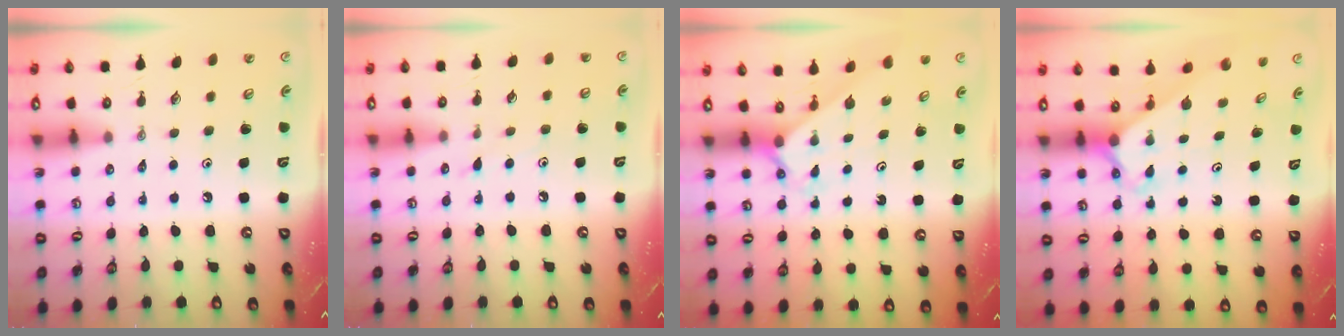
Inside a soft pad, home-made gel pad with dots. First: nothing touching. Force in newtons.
{"total": 4.9, "press": 4.8, "slide": 0.6}
{"total": 2.0, "press": 1.9, "slide": 0.2}
{"total": 2.3, "press": 2.3, "slide": 0.1}